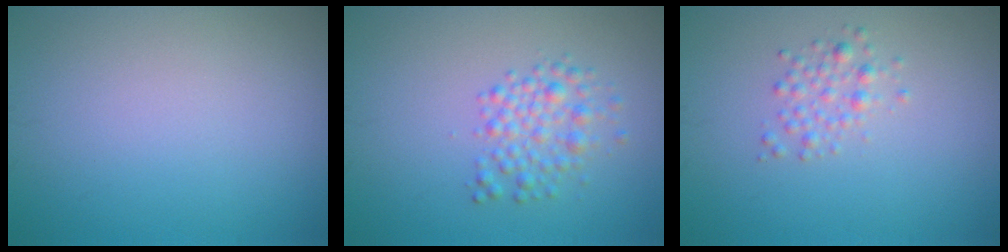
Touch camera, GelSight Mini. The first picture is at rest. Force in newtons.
{"total": 2.7, "press": 2.7, "slide": 0.1}
{"total": 1.7, "press": 1.7, "slide": 0.0}